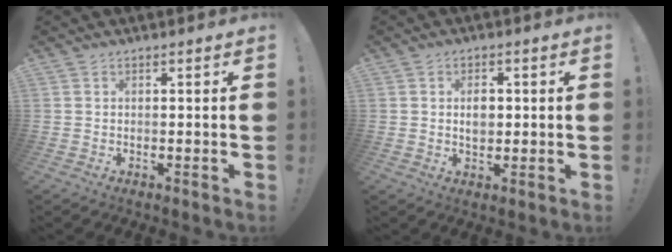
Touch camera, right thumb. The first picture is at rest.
{"total": 4.4, "force": [0.6, 3.0, 3.2], "torque": [-0.034, -0.003, 0.004]}